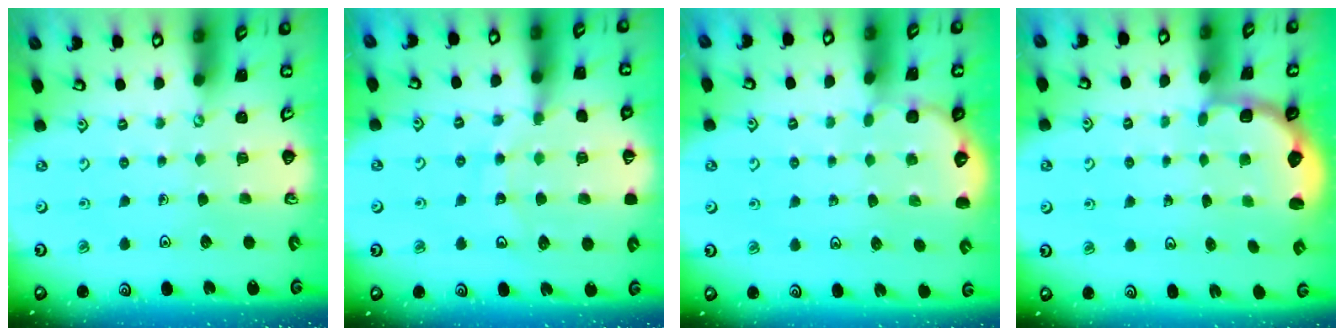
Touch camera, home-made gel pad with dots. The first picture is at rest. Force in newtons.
{"total": 10.9, "press": 10.8, "slide": 1.5}
{"total": 3.0, "press": 2.6, "slide": 1.5}
{"total": 2.8, "press": 2.1, "slide": 1.9}